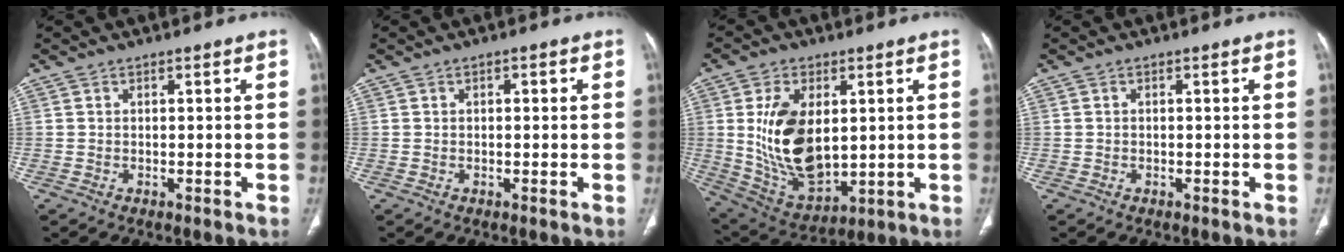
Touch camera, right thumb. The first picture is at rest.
{"total": 1.1, "force": [0.4, 0.6, 0.8], "torque": [-0.010, 0.001, 0.005]}
{"total": 16.6, "force": [2.1, 9.7, 13.3], "torque": [-0.227, -0.018, 0.060]}
{"total": 0.0}